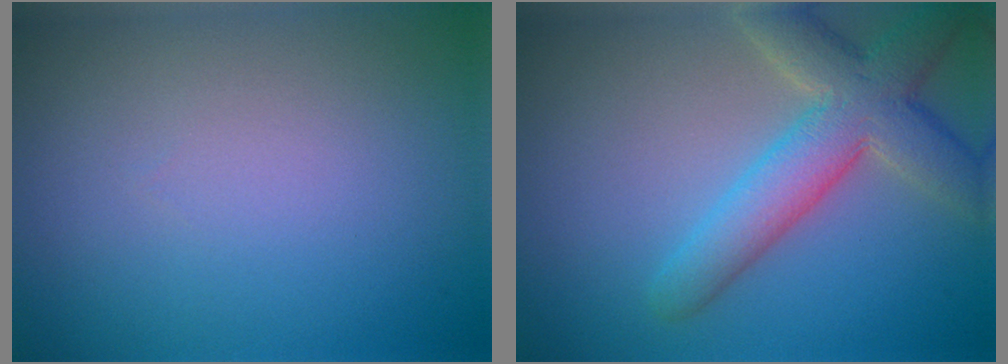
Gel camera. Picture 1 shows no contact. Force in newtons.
{"total": 6.1, "press": 6.1, "slide": 0.4}